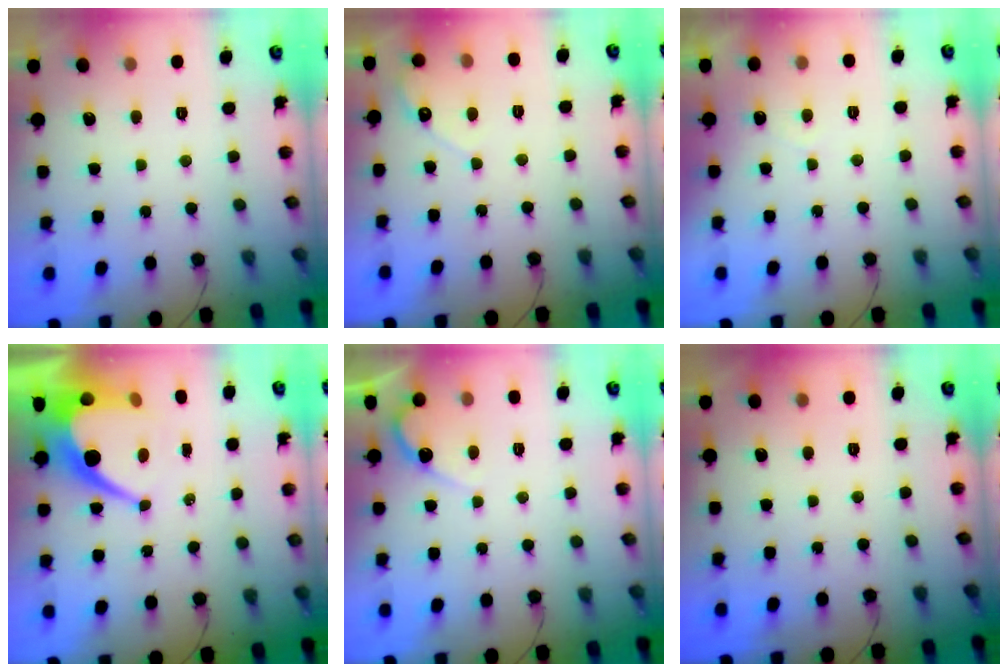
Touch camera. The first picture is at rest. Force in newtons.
{"total": 3.1, "press": 3.1, "slide": 0.2}
{"total": 1.8, "press": 1.8, "slide": 0.1}
{"total": 10.9, "press": 10.9, "slide": 0.9}
{"total": 4.0, "press": 4.0, "slide": 0.2}
{"total": 0.0}